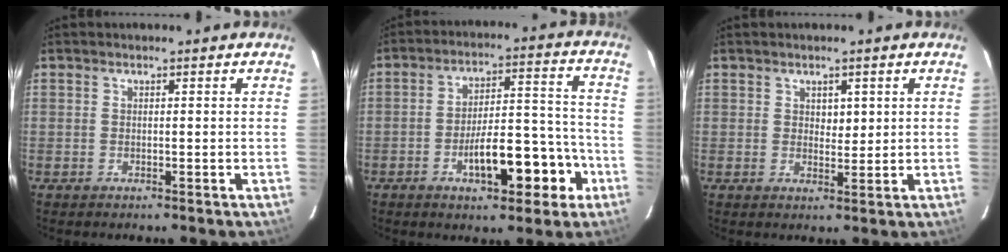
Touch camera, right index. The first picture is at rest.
{"total": 12.3, "force": [-5.4, 4.1, 10.3], "torque": [-0.160, 0.034, -0.076]}
{"total": 2.2, "force": [0.8, 1.3, 1.6], "torque": [-0.020, -0.001, 0.014]}